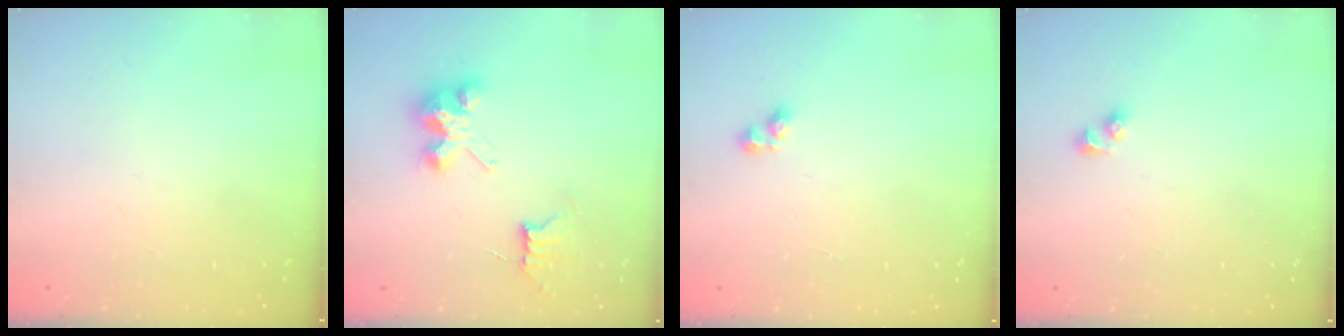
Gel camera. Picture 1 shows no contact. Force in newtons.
{"total": 7.5, "press": 7.5, "slide": 0.6}
{"total": 3.0, "press": 2.9, "slide": 0.6}
{"total": 2.7, "press": 2.5, "slide": 1.2}